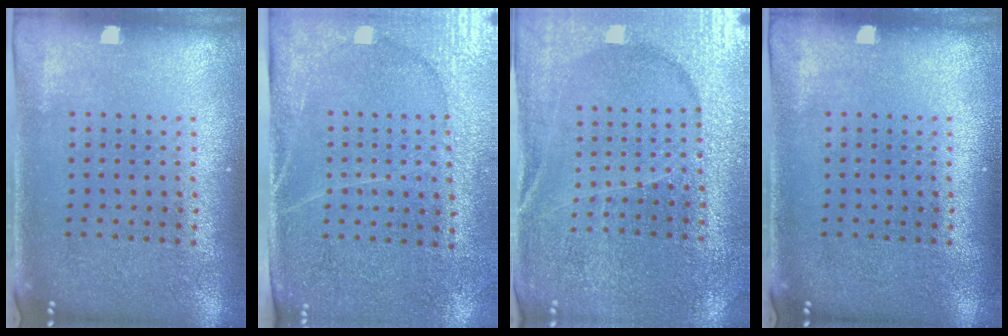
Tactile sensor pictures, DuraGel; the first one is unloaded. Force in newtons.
{"total": 2.9, "press": 2.7, "slide": 1.2}
{"total": 3.1, "press": 3.1, "slide": 0.3}
{"total": 0.0}